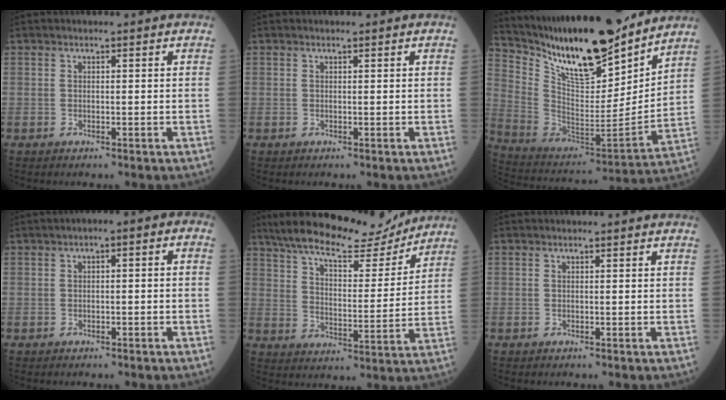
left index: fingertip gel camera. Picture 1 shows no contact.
{"total": 0.0}
{"total": 21.1, "force": [17.3, 4.3, 11.2], "torque": [-0.198, -0.022, 0.305]}
{"total": 3.9, "force": [0.3, 1.1, 3.7], "torque": [-0.048, 0.024, -0.005]}
{"total": 16.9, "force": [14.9, 3.4, 7.4], "torque": [-0.130, 0.005, 0.230]}
{"total": 0.0}